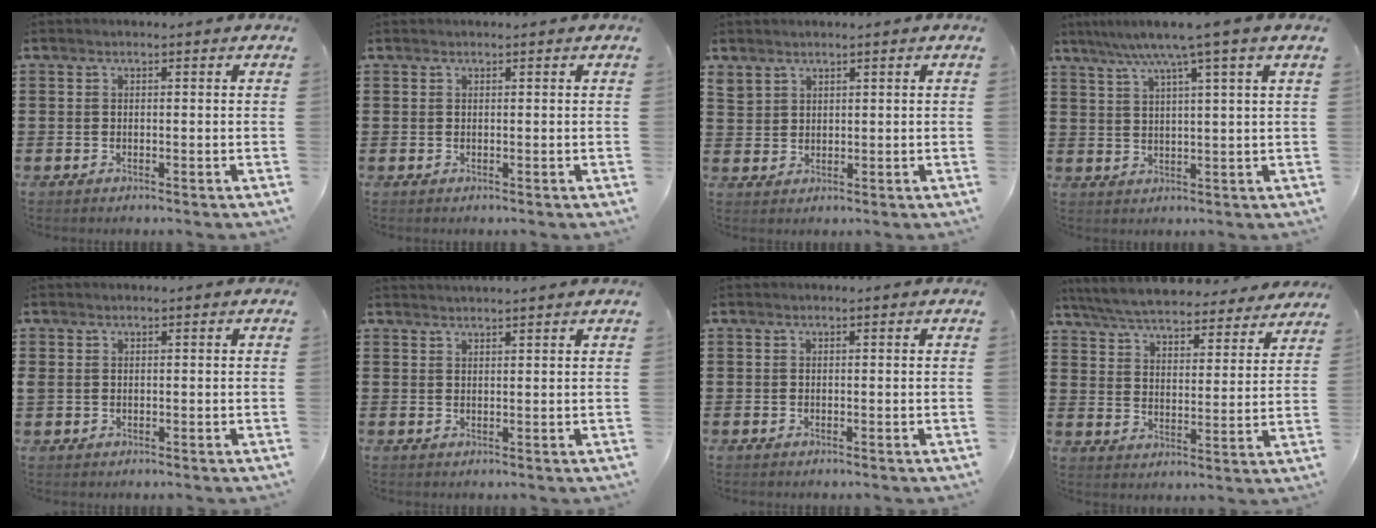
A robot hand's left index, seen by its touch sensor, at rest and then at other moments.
{"total": 0.0}
{"total": 2.2, "force": [1.8, 1.1, 0.0], "torque": [-0.006, 0.002, 0.037]}
{"total": 6.4, "force": [4.3, -0.8, 4.7], "torque": [-0.104, -0.010, 0.069]}
{"total": 0.6, "force": [0.1, 0.6, 0.2], "torque": [-0.007, 0.006, 0.001]}
{"total": 1.4, "force": [1.4, -0.2, 0.1], "torque": [-0.005, 0.000, 0.028]}
{"total": 0.0}
{"total": 6.3, "force": [6.2, 0.3, 1.4], "torque": [-0.057, -0.040, 0.107]}